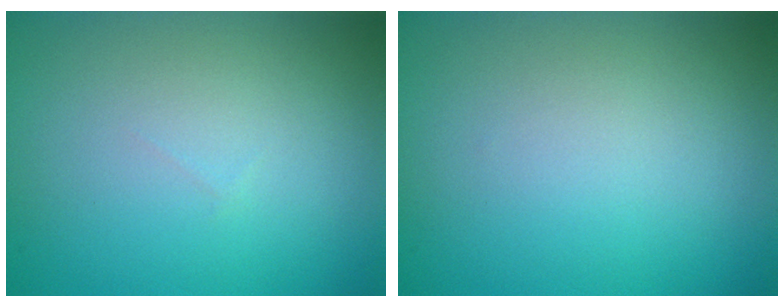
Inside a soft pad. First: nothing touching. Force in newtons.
{"total": 0.0}